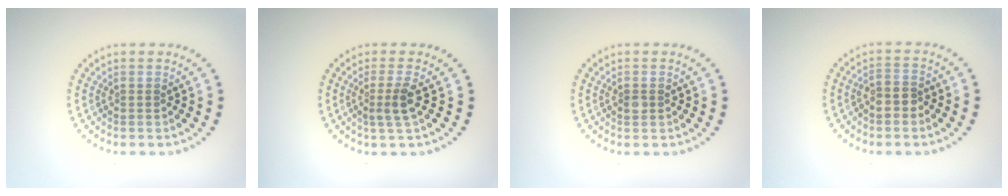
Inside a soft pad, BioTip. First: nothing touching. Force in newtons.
{"total": 2.3, "press": 1.8, "slide": 1.4}
{"total": 0.8, "press": 0.8, "slide": 0.0}
{"total": 2.1, "press": 1.9, "slide": 0.9}